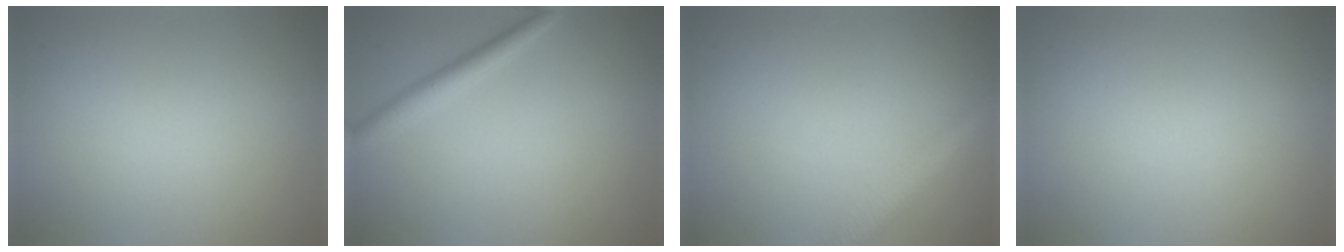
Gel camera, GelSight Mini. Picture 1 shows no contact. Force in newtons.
{"total": 2.2, "press": 2.2, "slide": 0.1}
{"total": 2.6, "press": 2.6, "slide": 0.1}
{"total": 0.0}